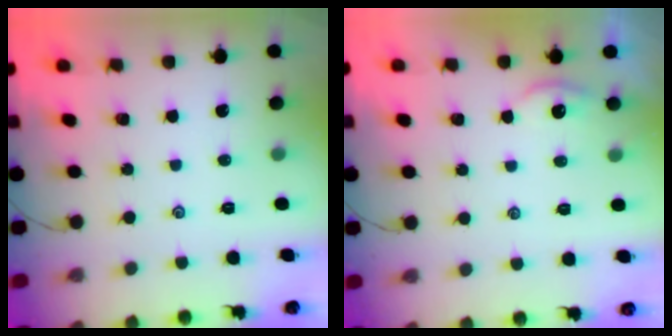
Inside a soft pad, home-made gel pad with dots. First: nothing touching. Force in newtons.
{"total": 2.2, "press": 2.2, "slide": 0.3}